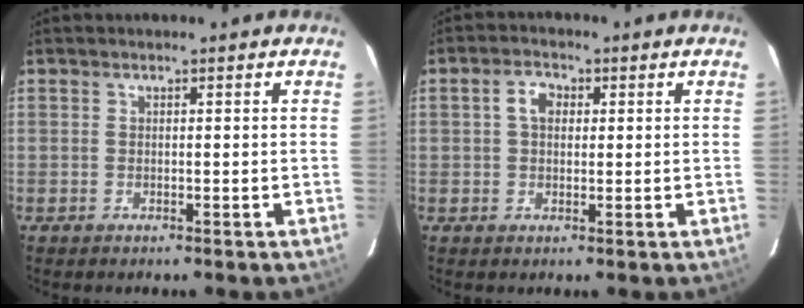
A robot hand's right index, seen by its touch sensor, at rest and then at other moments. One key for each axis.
{"total": 3.6, "fx": 0.7, "fy": 2.6, "fz": 2.4, "tx": -0.044, "ty": 0.014, "tz": 0.012}